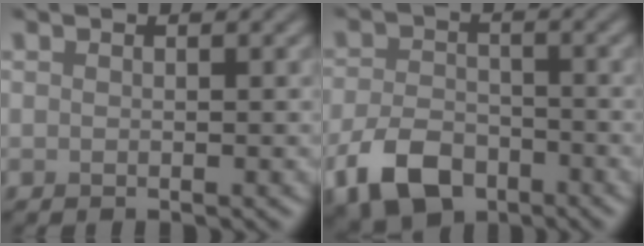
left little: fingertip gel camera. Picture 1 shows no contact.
{"total": 6.0, "force": [-3.3, 3.7, 3.4], "torque": [-0.071, -0.006, -0.067]}